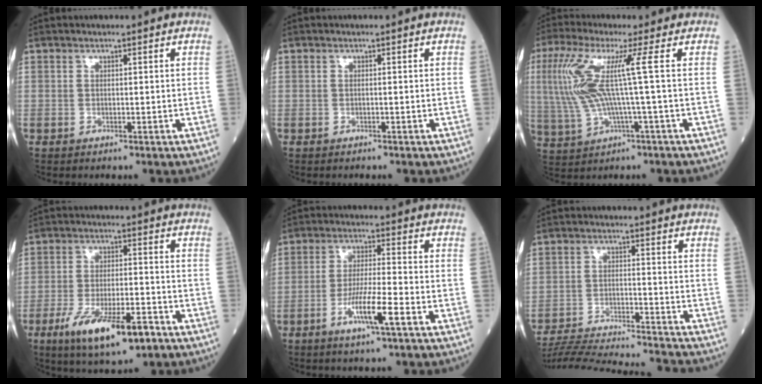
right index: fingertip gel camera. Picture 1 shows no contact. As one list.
[{"total": 0.5, "force": [-0.5, 0.1, 0.2], "torque": [-0.008, -0.001, -0.009]}, {"total": 10.6, "force": [1.7, -0.5, 10.5], "torque": [-0.234, 0.011, 0.035]}, {"total": 12.3, "force": [-6.9, 3.1, 9.7], "torque": [-0.175, -0.014, -0.110]}, {"total": 7.6, "force": [-3.6, 0.0, 6.7], "torque": [-0.125, -0.008, -0.069]}, {"total": 18.5, "force": [-17.6, -0.7, 5.6], "torque": [-0.105, -0.029, -0.270]}]